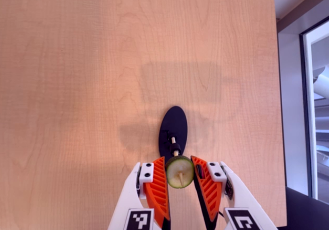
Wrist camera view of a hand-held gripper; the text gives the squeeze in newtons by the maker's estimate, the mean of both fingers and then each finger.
{"total": 7.7, "left": 7.5, "right": 7.8}